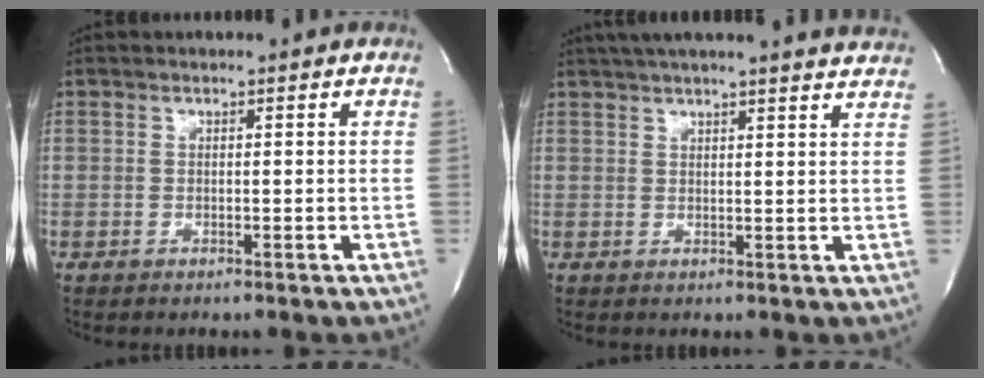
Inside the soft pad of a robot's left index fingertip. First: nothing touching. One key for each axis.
{"total": 19.2, "fx": 17.5, "fy": 0.5, "fz": 7.8, "tx": -0.126, "ty": 0.005, "tz": 0.217}